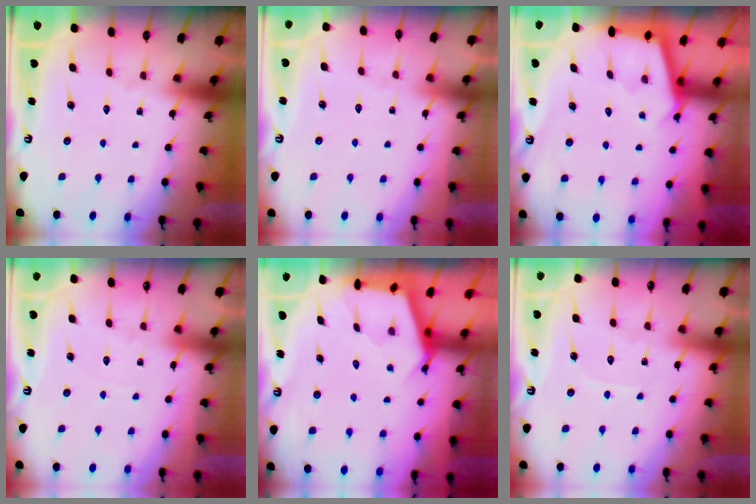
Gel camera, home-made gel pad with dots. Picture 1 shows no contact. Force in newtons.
{"total": 1.0, "press": 1.0, "slide": 0.2}
{"total": 2.9, "press": 2.9, "slide": 0.4}
{"total": 4.4, "press": 4.3, "slide": 0.7}
{"total": 2.5, "press": 2.5, "slide": 0.3}
{"total": 4.5, "press": 4.5, "slide": 0.5}